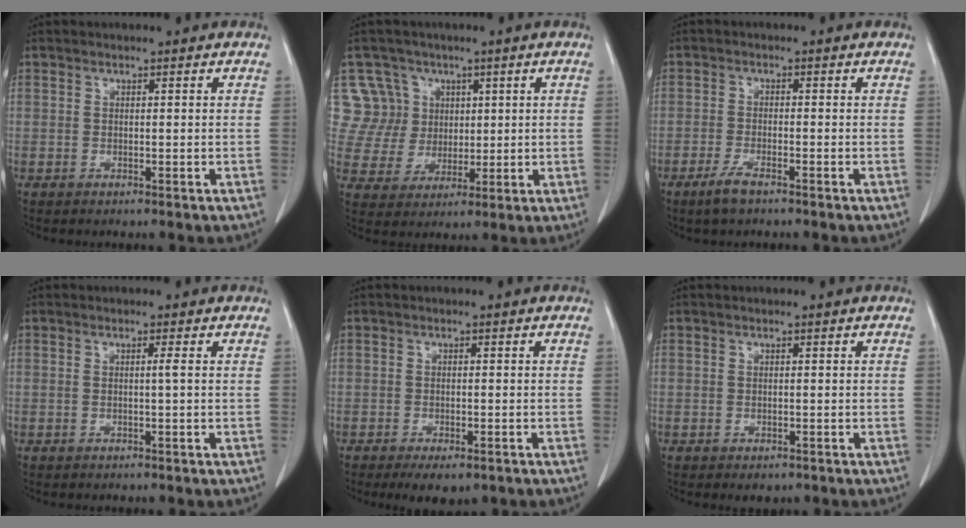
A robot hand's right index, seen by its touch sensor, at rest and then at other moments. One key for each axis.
{"total": 8.8, "fx": 3.4, "fy": 8.1, "fz": -0.1, "tx": 0.007, "ty": 0.022, "tz": 0.074}
{"total": 3.2, "fx": -2.3, "fy": 0.7, "fz": 2.1, "tx": -0.049, "ty": -0.004, "tz": -0.044}
{"total": 0.7, "fx": 0.0, "fy": -0.3, "fz": 0.6, "tx": -0.006, "ty": 0.001, "tz": 0.001}
{"total": 4.6, "fx": -3.1, "fy": 2.0, "fz": 2.8, "tx": -0.041, "ty": -0.007, "tz": -0.042}
{"total": 1.6, "fx": -0.9, "fy": 1.2, "fz": 0.6, "tx": -0.010, "ty": 0.000, "tz": -0.005}